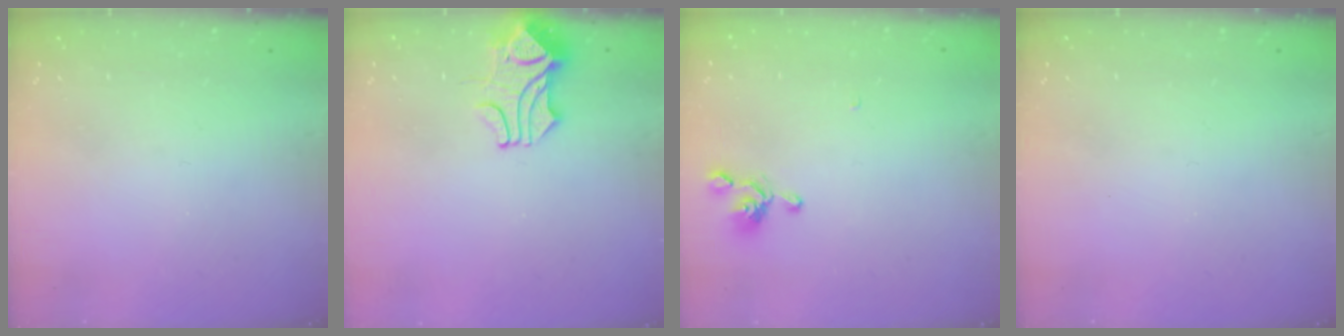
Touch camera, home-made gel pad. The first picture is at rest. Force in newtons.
{"total": 1.8, "press": 1.4, "slide": 1.1}
{"total": 0.8, "press": 0.6, "slide": 0.5}
{"total": 0.0}